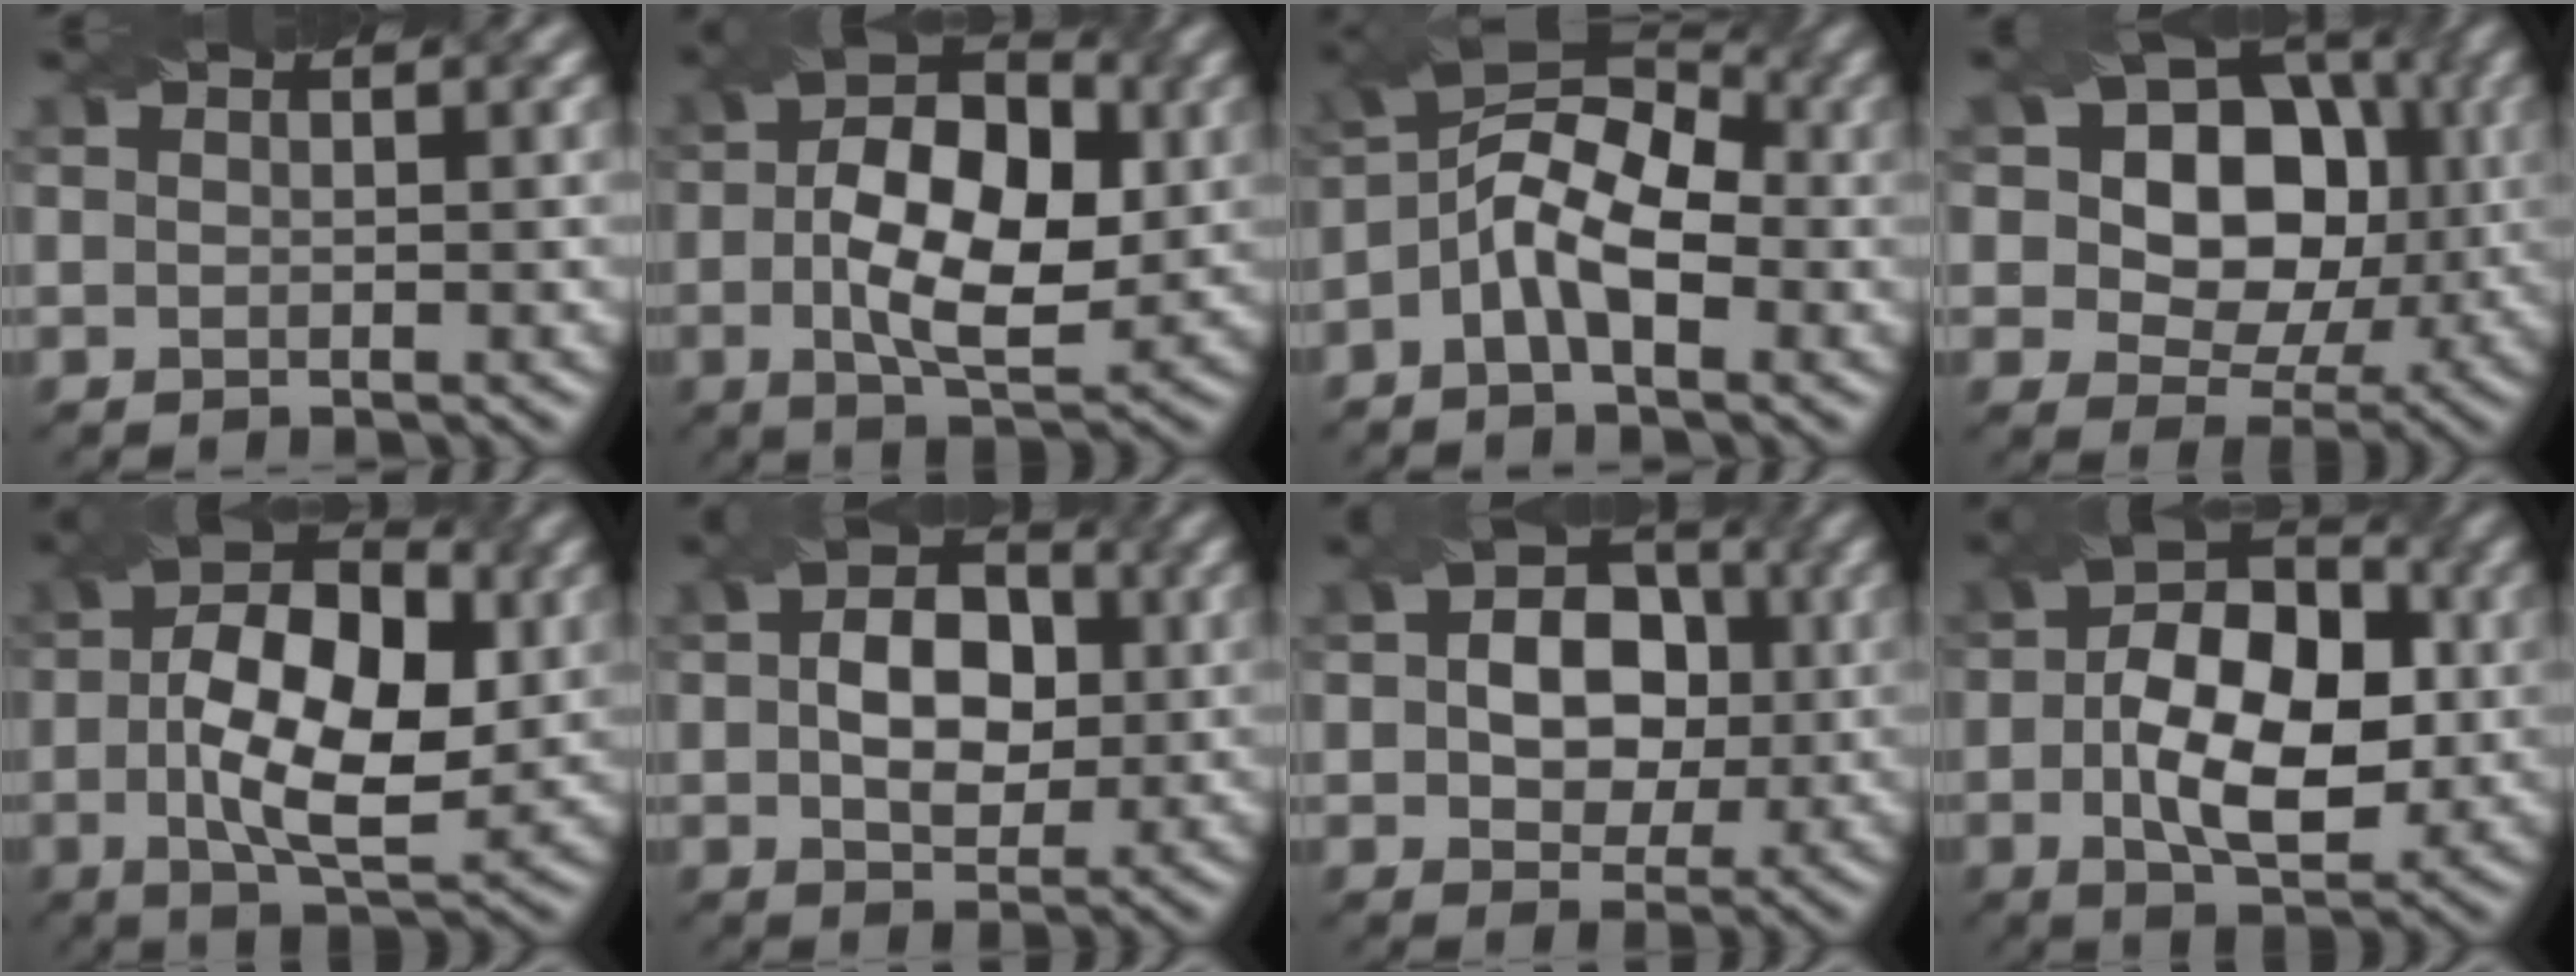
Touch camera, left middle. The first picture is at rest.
{"total": 9.7, "force": [0.1, 5.2, 8.2], "torque": [-0.142, 0.005, -0.004]}
{"total": 7.5, "force": [-1.3, 3.8, 6.3], "torque": [-0.111, 0.021, -0.034]}
{"total": 11.5, "force": [2.6, 8.6, 7.3], "torque": [-0.111, 0.029, 0.020]}
{"total": 10.5, "force": [-0.1, 5.3, 9.0], "torque": [-0.159, 0.002, -0.005]}
{"total": 6.1, "force": [0.3, 4.1, 4.5], "torque": [-0.074, 0.003, 0.001]}
{"total": 6.9, "force": [0.4, 5.0, 4.7], "torque": [-0.062, 0.007, -0.003]}
{"total": 9.9, "force": [-0.5, 5.7, 8.1], "torque": [-0.136, 0.006, -0.013]}